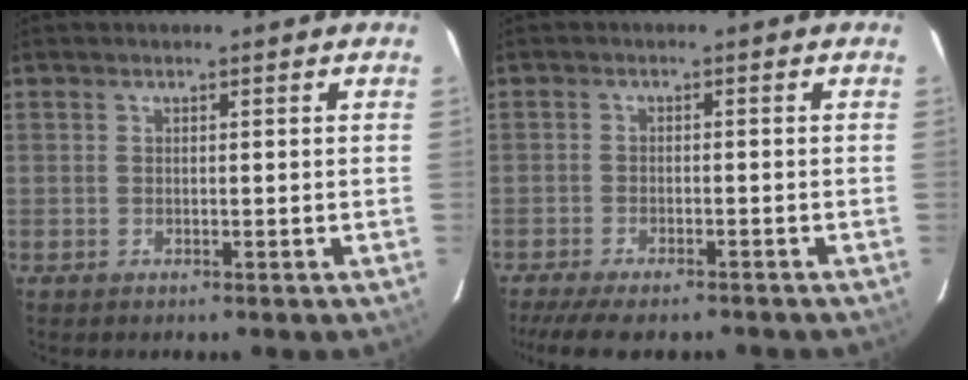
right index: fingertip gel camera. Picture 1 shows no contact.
{"total": 9.6, "force": [-8.0, 2.5, 4.8], "torque": [-0.111, -0.026, -0.131]}